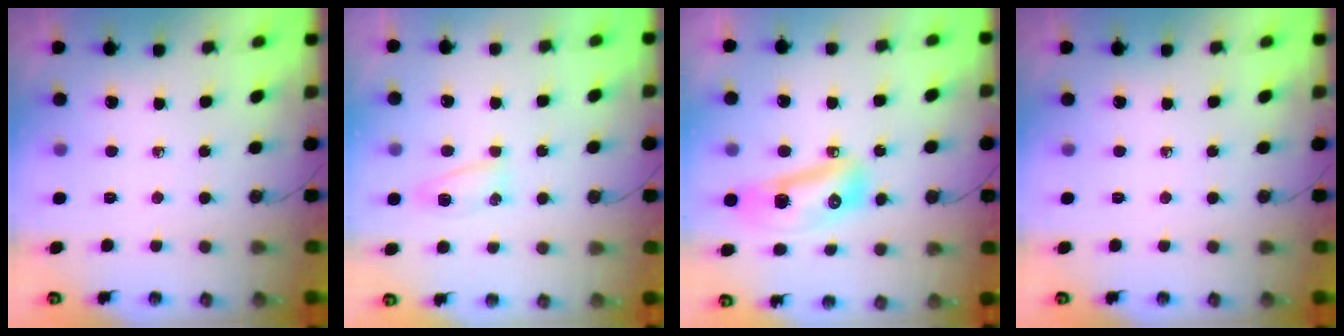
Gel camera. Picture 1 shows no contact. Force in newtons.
{"total": 12.3, "press": 7.2, "slide": 10.0}
{"total": 12.9, "press": 12.9, "slide": 1.5}
{"total": 0.0}